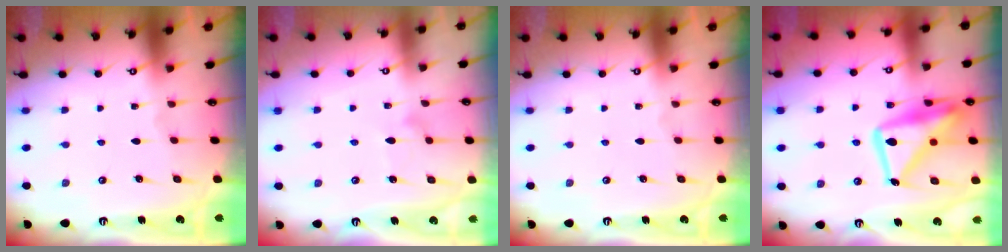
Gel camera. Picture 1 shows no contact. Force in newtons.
{"total": 7.7, "press": 7.6, "slide": 0.4}
{"total": 0.0}
{"total": 19.4, "press": 19.3, "slide": 1.9}